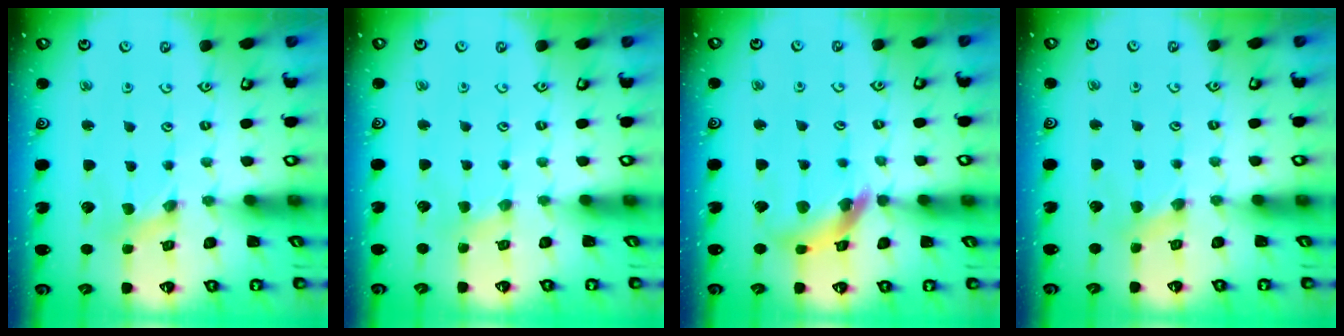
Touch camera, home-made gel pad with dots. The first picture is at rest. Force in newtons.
{"total": 1.8, "press": 1.7, "slide": 0.2}
{"total": 11.5, "press": 11.4, "slide": 1.1}
{"total": 2.2, "press": 2.2, "slide": 0.5}